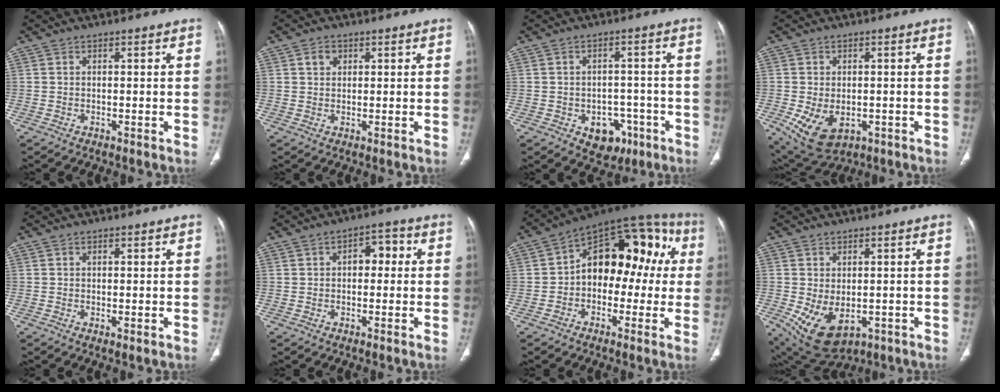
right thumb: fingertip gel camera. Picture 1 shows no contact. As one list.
[{"total": 2.4, "force": [1.0, 1.9, 1.0], "torque": [-0.010, -0.002, 0.017]}, {"total": 7.8, "force": [-3.4, 5.7, 4.1], "torque": [-0.021, 0.026, -0.035]}, {"total": 9.3, "force": [-2.7, 6.0, 6.6], "torque": [-0.111, -0.001, -0.026]}, {"total": 0.8, "force": [0.0, 0.3, 0.8], "torque": [-0.016, -0.005, 0.002]}, {"total": 4.7, "force": [0.5, 3.0, 3.6], "torque": [-0.032, 0.019, 0.000]}, {"total": 18.2, "force": [0.8, 11.7, 13.9], "torque": [-0.139, 0.058, -0.003]}, {"total": 10.1, "force": [-2.5, 6.4, 7.5], "torque": [-0.123, -0.007, -0.015]}]